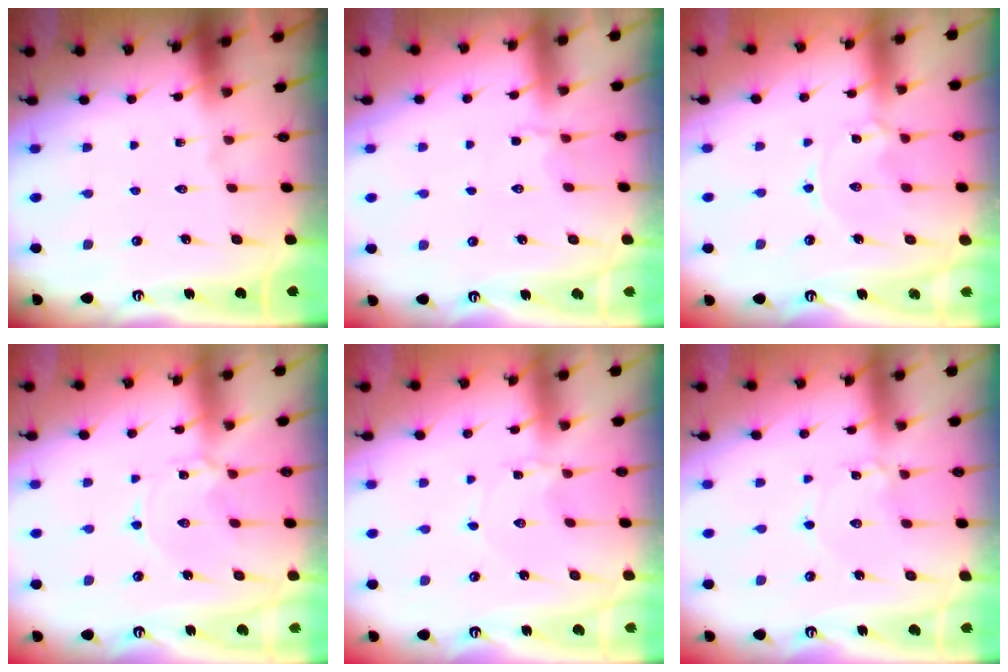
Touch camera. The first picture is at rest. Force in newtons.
{"total": 2.6, "press": 2.2, "slide": 1.4}
{"total": 1.6, "press": 1.5, "slide": 0.2}
{"total": 2.3, "press": 2.3, "slide": 0.4}
{"total": 0.9, "press": 0.9, "slide": 0.1}
{"total": 0.8, "press": 0.8, "slide": 0.0}